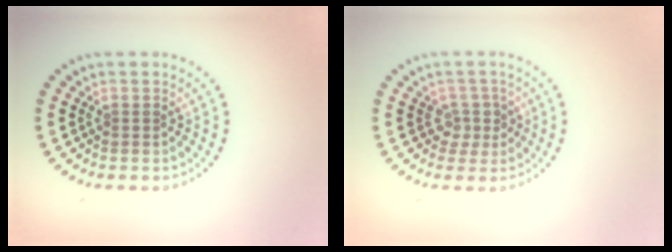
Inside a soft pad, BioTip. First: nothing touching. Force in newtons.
{"total": 2.0, "press": 1.6, "slide": 1.2}